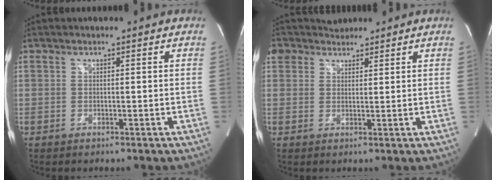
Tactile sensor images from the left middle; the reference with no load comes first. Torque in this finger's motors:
{"motor_torque": [0.02, -0.08, -0.07, 0.00]}